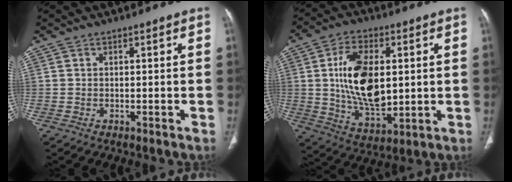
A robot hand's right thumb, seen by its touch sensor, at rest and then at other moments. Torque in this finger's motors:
{"motor_torque": [1.94, 3.07, 1.64, 0.09, 0.19]}